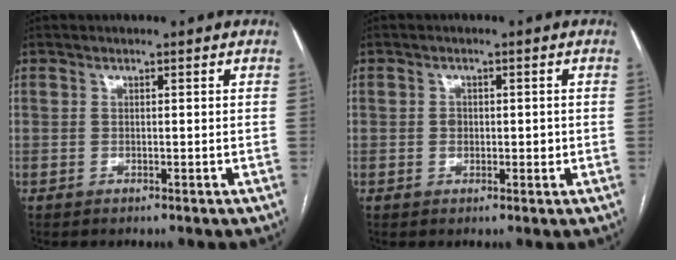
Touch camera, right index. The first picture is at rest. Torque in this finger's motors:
{"motor_torque": [0.18, -0.12, 0.20, 0.03]}